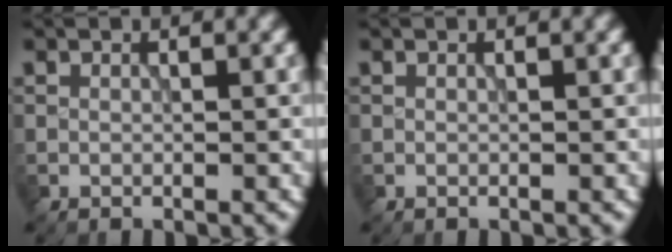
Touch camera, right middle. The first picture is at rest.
{"total": 0.0}